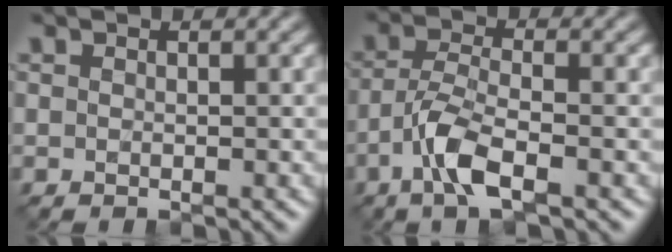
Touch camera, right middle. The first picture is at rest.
{"total": 4.3, "force": [-2.3, 1.2, 3.5], "torque": [-0.078, -0.001, -0.052]}